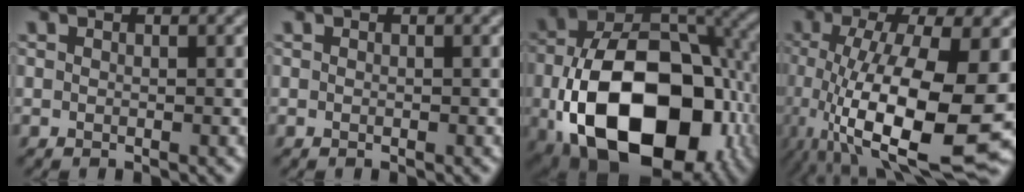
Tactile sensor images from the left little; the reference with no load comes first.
{"total": 0.0}
{"total": 17.7, "force": [-5.1, 11.4, 12.6], "torque": [-0.230, -0.040, -0.067]}
{"total": 12.6, "force": [-3.7, 4.0, 11.4], "torque": [-0.207, -0.025, -0.060]}